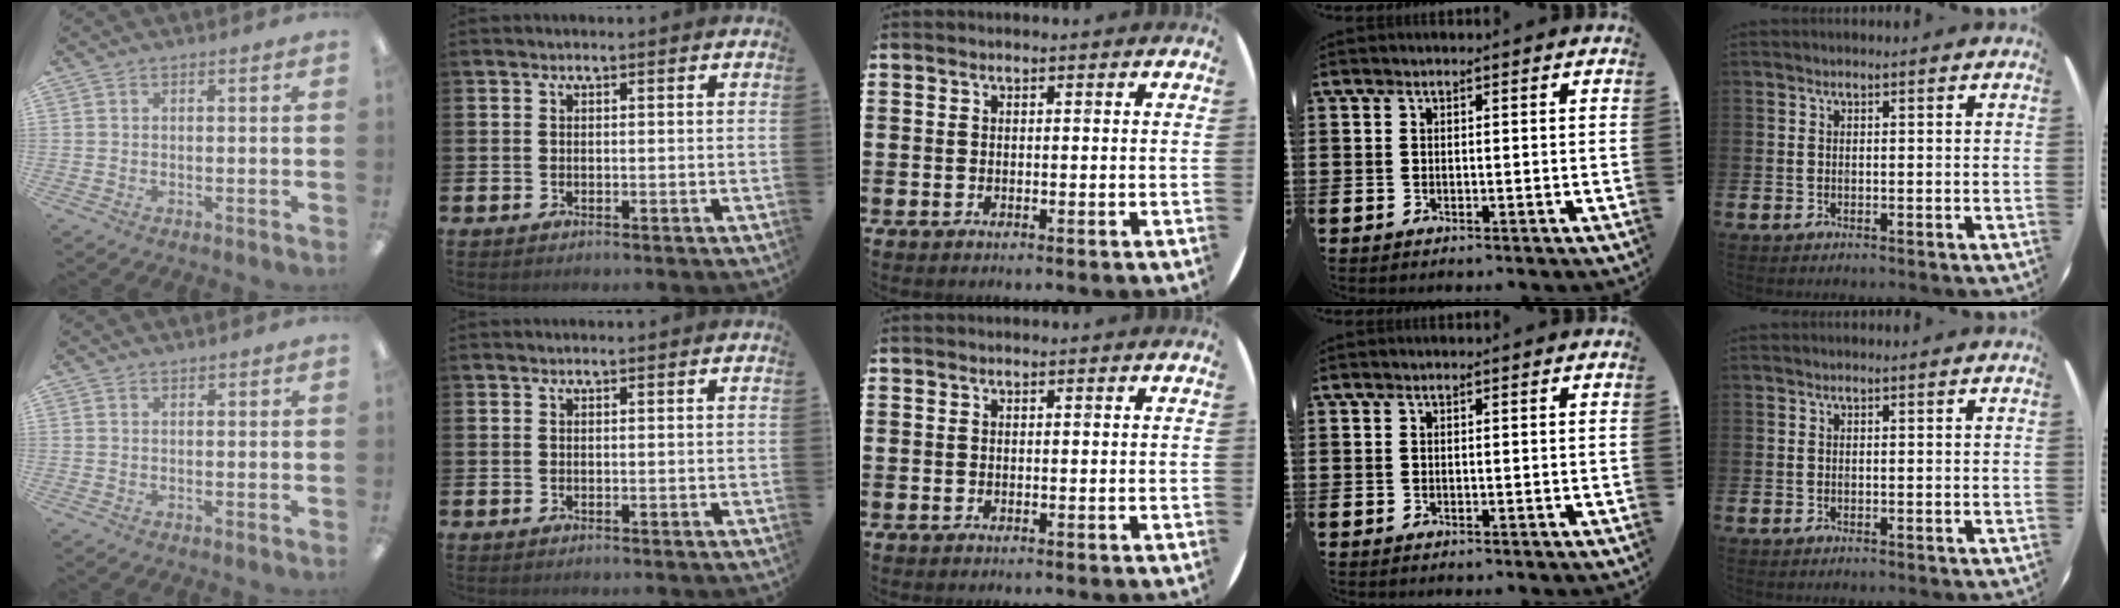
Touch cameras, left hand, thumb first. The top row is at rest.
{"thumb": {"total": 0.7, "force": [0.6, 0.3, 0.1], "torque": [-0.001, 0.000, 0.011]}}